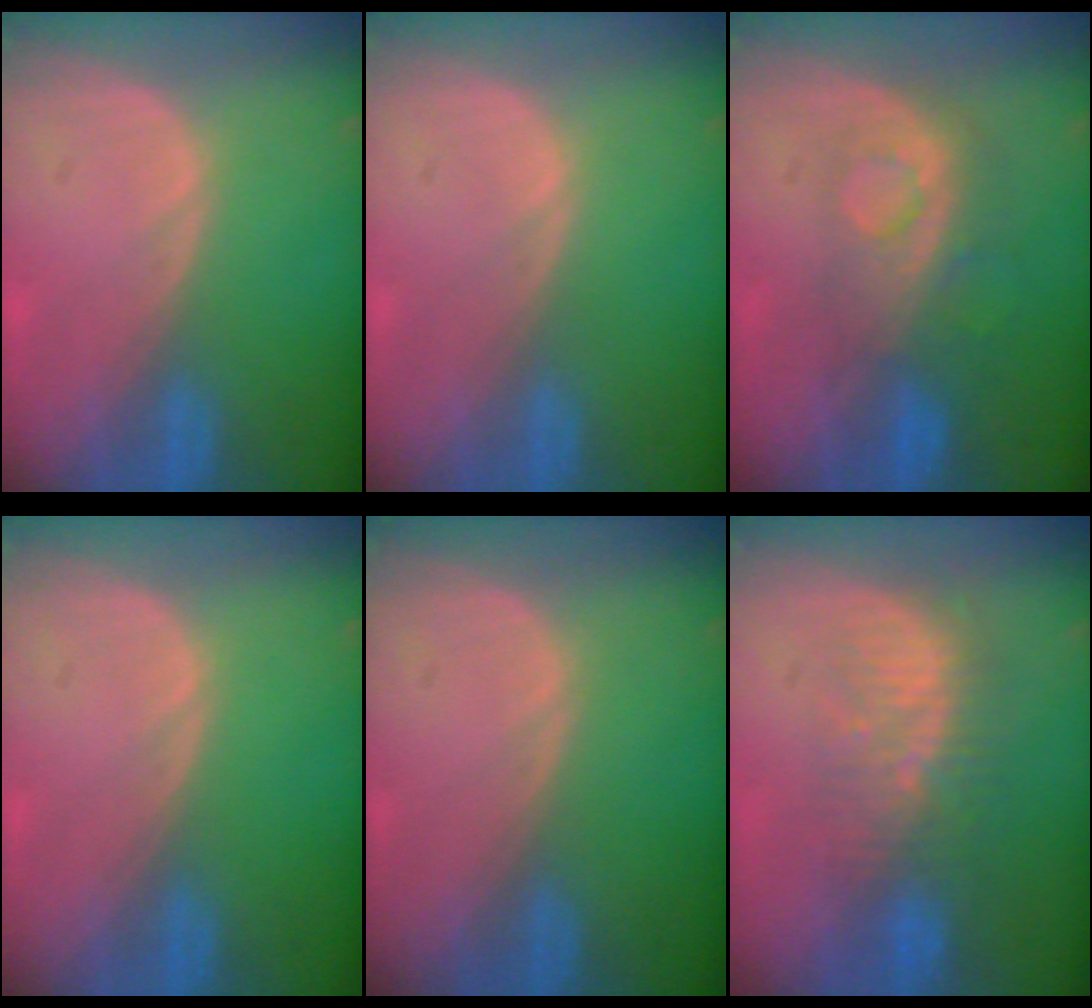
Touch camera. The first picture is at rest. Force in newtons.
{"total": 0.0}
{"total": 8.3, "press": 7.3, "slide": 3.8}
{"total": 0.0}
{"total": 0.0}
{"total": 8.1, "press": 7.7, "slide": 2.7}